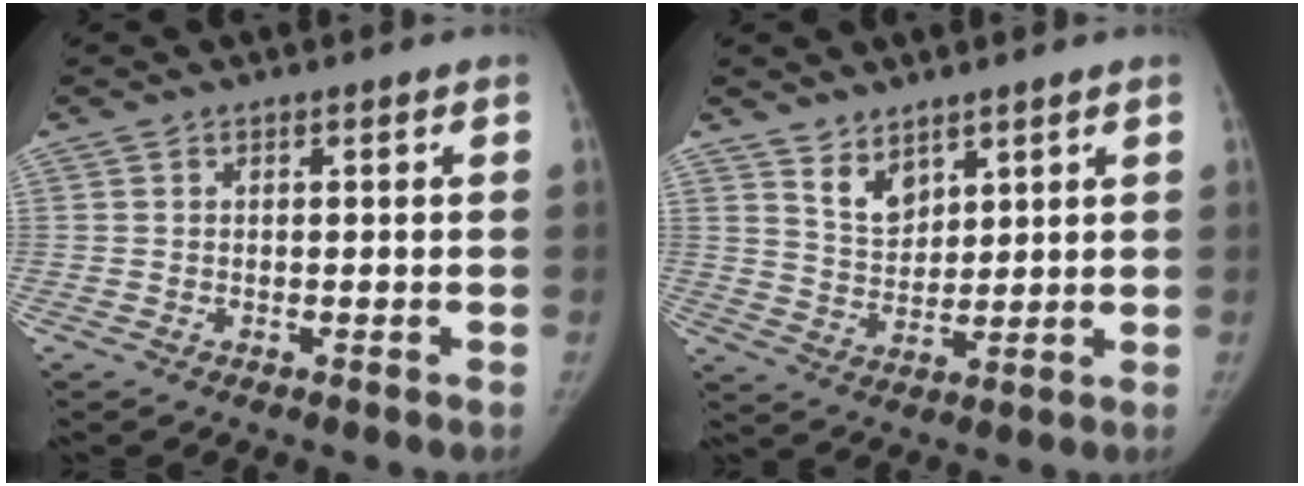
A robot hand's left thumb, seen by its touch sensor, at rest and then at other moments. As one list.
[{"total": 5.5, "force": [3.9, 3.0, 2.4], "torque": [-0.021, -0.036, 0.081]}]